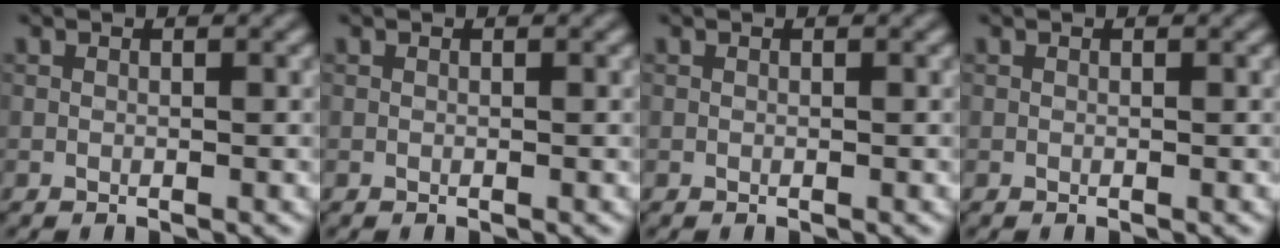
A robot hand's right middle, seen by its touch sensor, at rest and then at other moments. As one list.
[{"total": 0.0}, {"total": 0.0}, {"total": 0.0}]